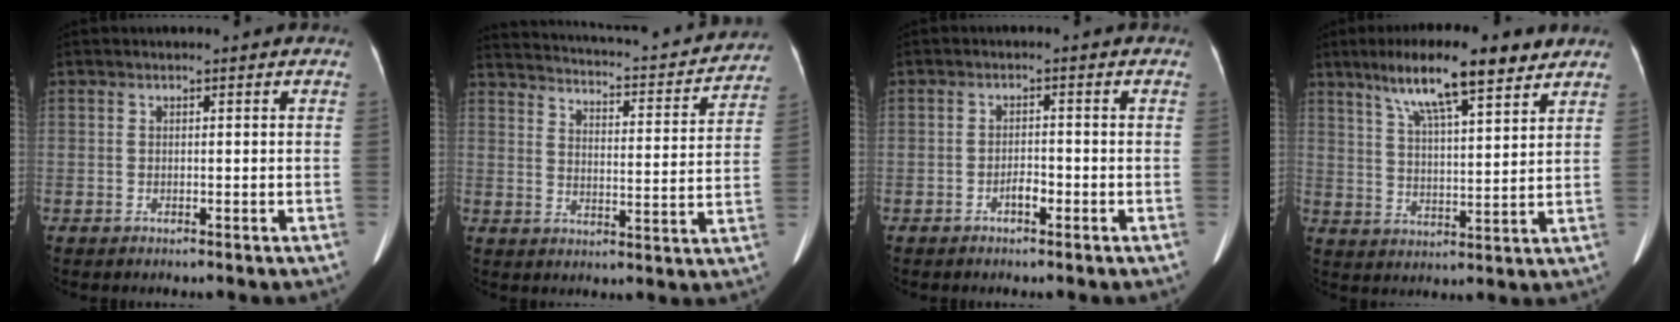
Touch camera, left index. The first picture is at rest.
{"total": 20.4, "force": [17.9, 4.3, 8.7], "torque": [-0.132, -0.012, 0.225]}
{"total": 1.8, "force": [-1.5, 0.4, 1.0], "torque": [-0.010, -0.004, -0.021]}
{"total": 12.9, "force": [8.7, 1.9, 9.2], "torque": [-0.154, 0.014, 0.149]}